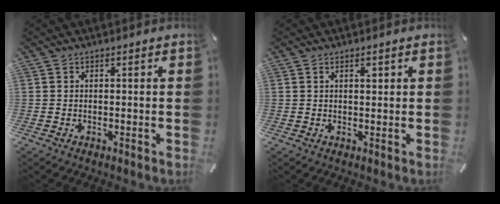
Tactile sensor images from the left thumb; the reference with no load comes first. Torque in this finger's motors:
{"motor_torque": [0.19, 0.03, 0.13, -0.07, 0.04]}